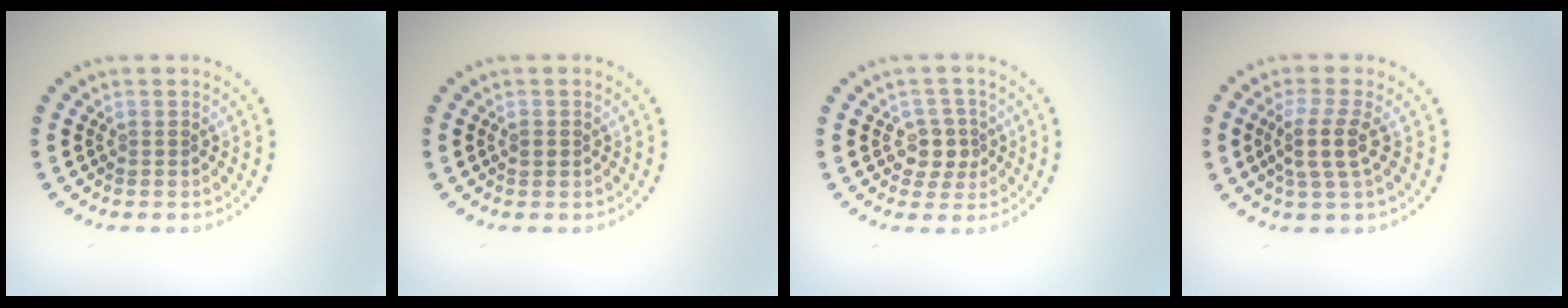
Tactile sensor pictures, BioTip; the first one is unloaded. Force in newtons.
{"total": 1.0, "press": 1.0, "slide": 0.2}
{"total": 2.4, "press": 2.1, "slide": 1.0}
{"total": 2.9, "press": 2.3, "slide": 1.7}